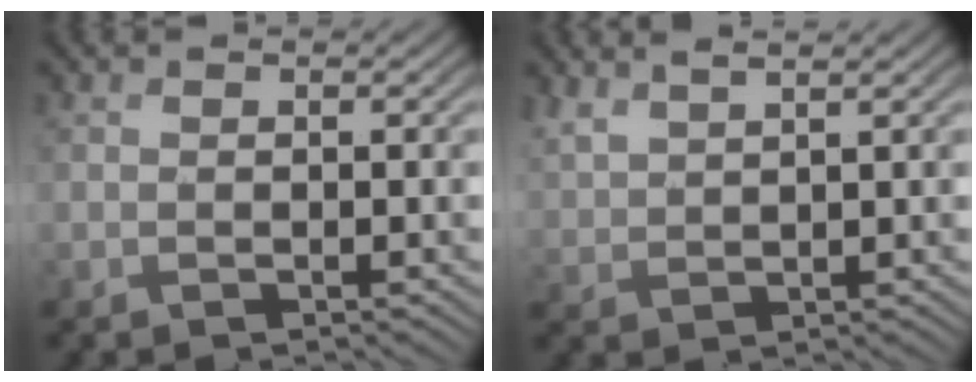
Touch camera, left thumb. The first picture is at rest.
{"total": 3.3, "force": [2.8, 0.7, 1.7], "torque": [-0.045, 0.008, 0.062]}